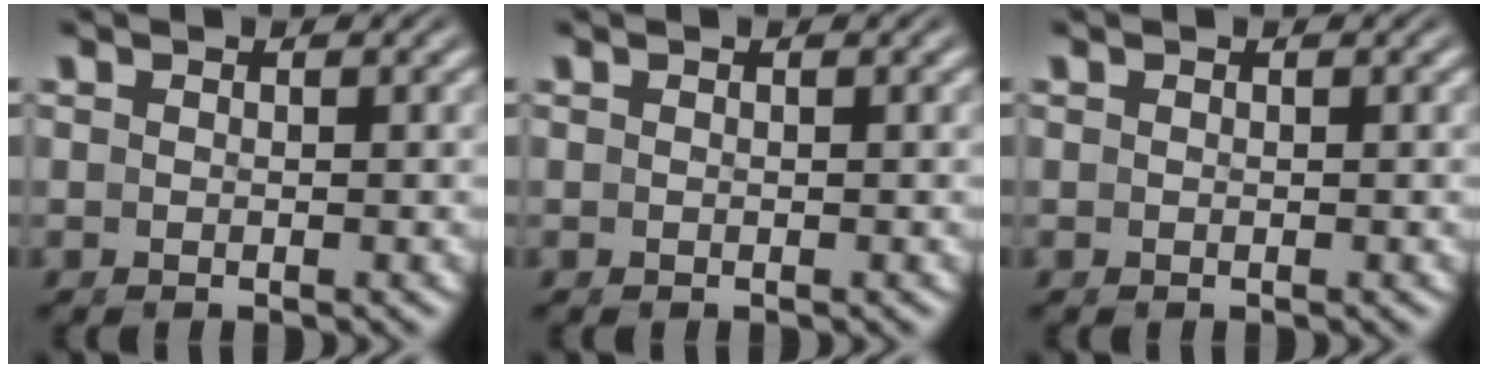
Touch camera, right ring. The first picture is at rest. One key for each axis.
{"total": 0.0}
{"total": 0.0}